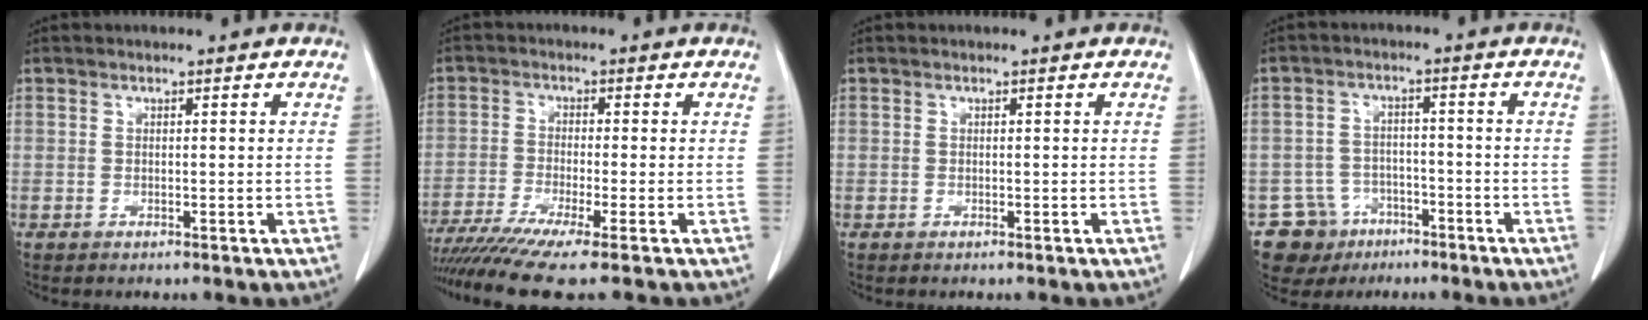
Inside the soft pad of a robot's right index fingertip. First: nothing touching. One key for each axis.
{"total": 10.8, "fx": -8.5, "fy": -0.9, "fz": 6.6, "tx": -0.100, "ty": -0.025, "tz": -0.138}
{"total": 0.0}
{"total": 7.6, "fx": -4.4, "fy": 6.2, "fz": 0.2, "tx": -0.001, "ty": 0.017, "tz": -0.065}